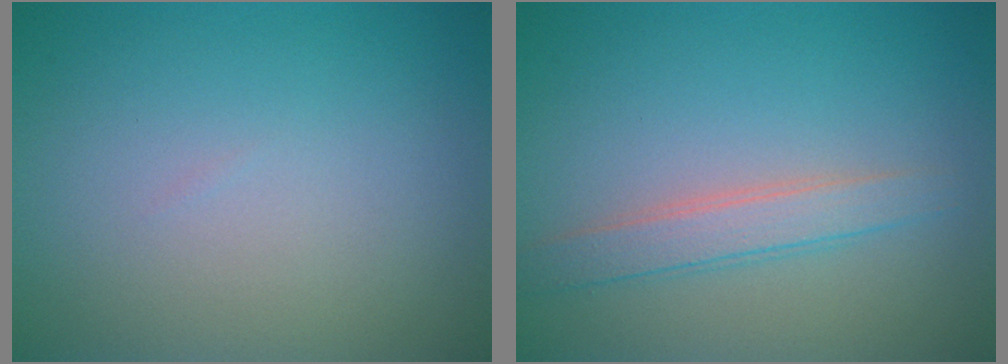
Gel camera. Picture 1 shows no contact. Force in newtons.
{"total": 2.4, "press": 2.4, "slide": 0.1}